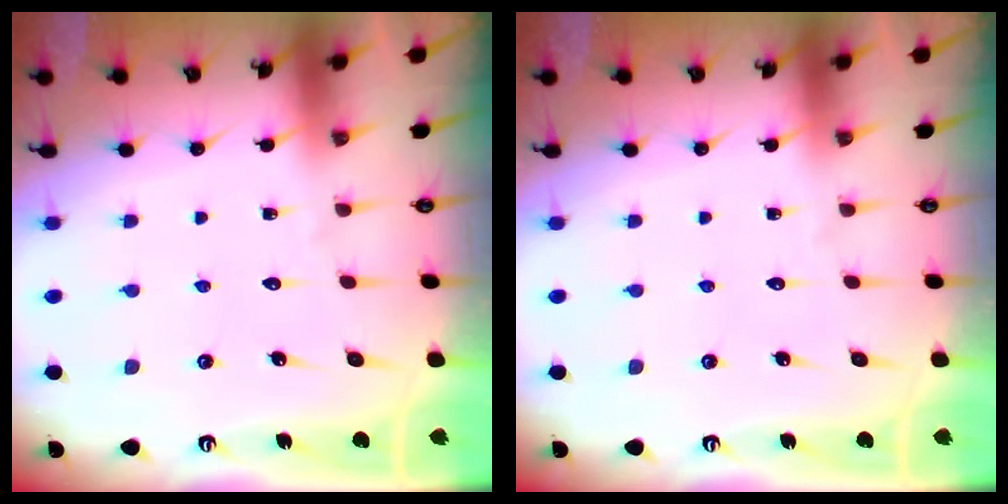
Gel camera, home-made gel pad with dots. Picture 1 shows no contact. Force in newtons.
{"total": 0.0}